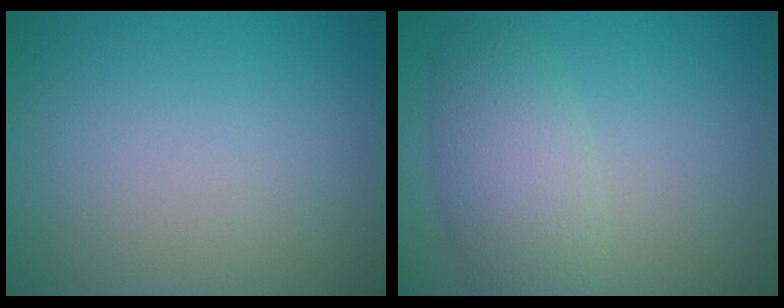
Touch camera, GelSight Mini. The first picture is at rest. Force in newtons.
{"total": 4.5, "press": 4.5, "slide": 0.3}